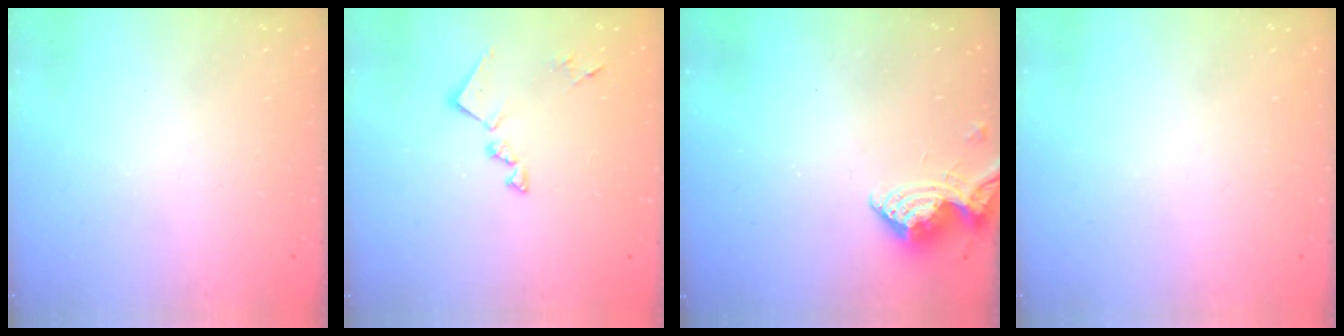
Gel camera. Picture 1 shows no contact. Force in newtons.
{"total": 11.7, "press": 11.6, "slide": 0.3}
{"total": 8.8, "press": 8.8, "slide": 0.5}
{"total": 0.0}